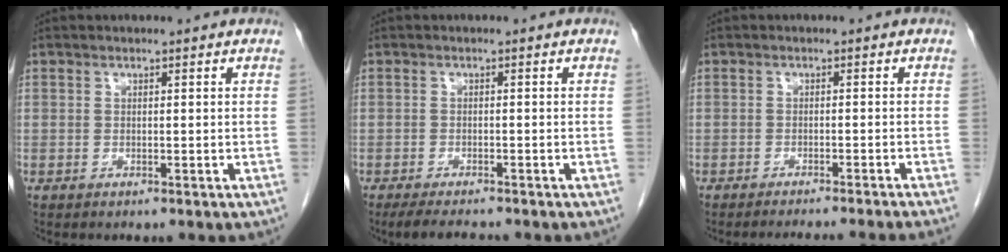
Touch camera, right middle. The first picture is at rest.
{"total": 4.1, "force": [-3.6, 0.5, 1.8], "torque": [-0.031, -0.012, -0.060]}
{"total": 9.4, "force": [-8.5, -1.6, 3.6], "torque": [-0.018, -0.019, -0.106]}